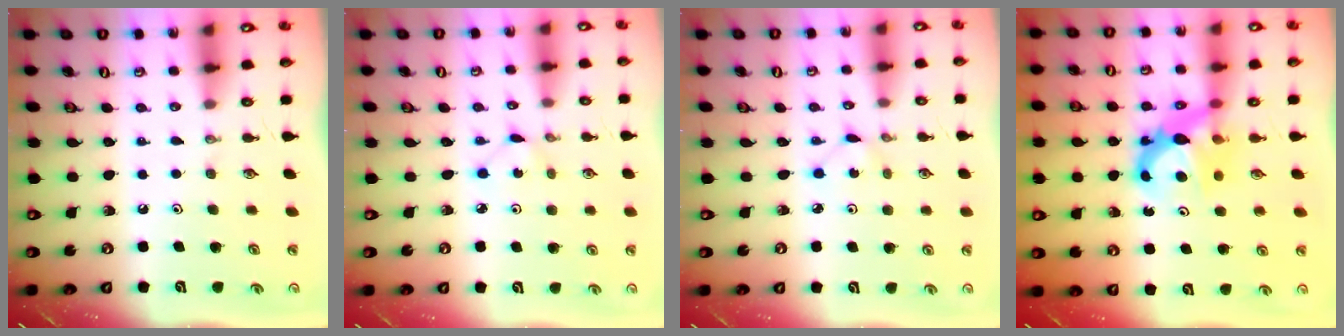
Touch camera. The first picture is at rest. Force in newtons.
{"total": 1.3, "press": 1.3, "slide": 0.1}
{"total": 1.3, "press": 1.3, "slide": 0.1}
{"total": 7.6, "press": 7.5, "slide": 0.6}